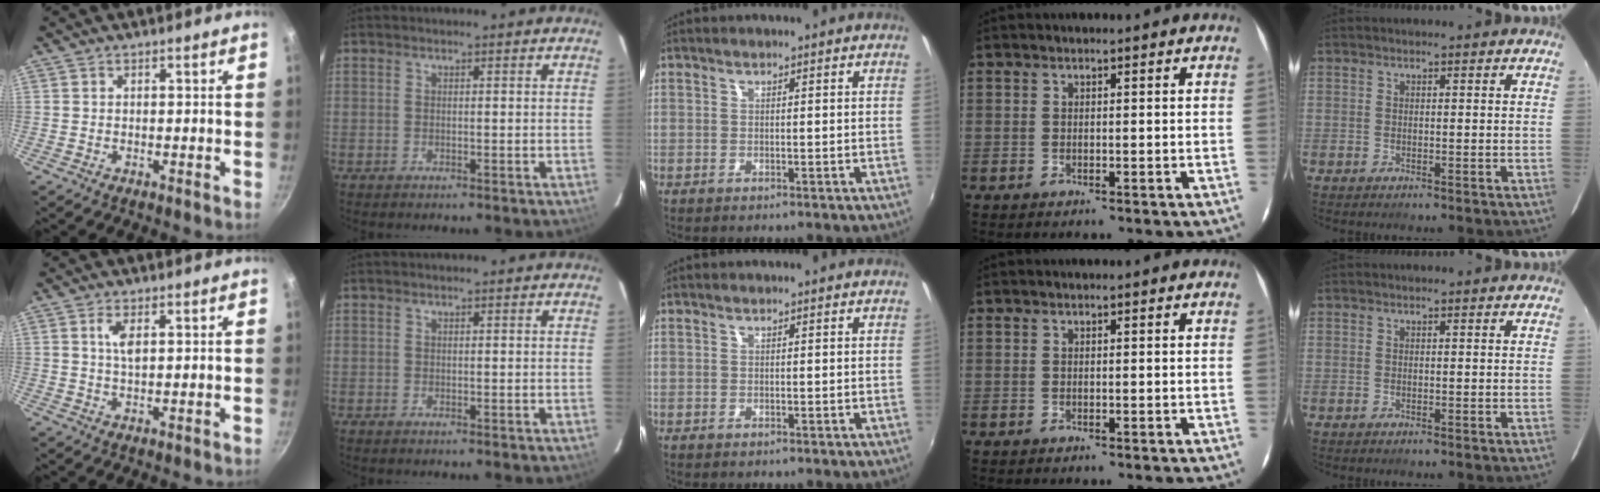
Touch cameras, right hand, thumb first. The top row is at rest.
{"thumb": {"total": 3.6, "force": [1.2, 1.4, 3.1], "torque": [-0.057, -0.004, 0.025]}}